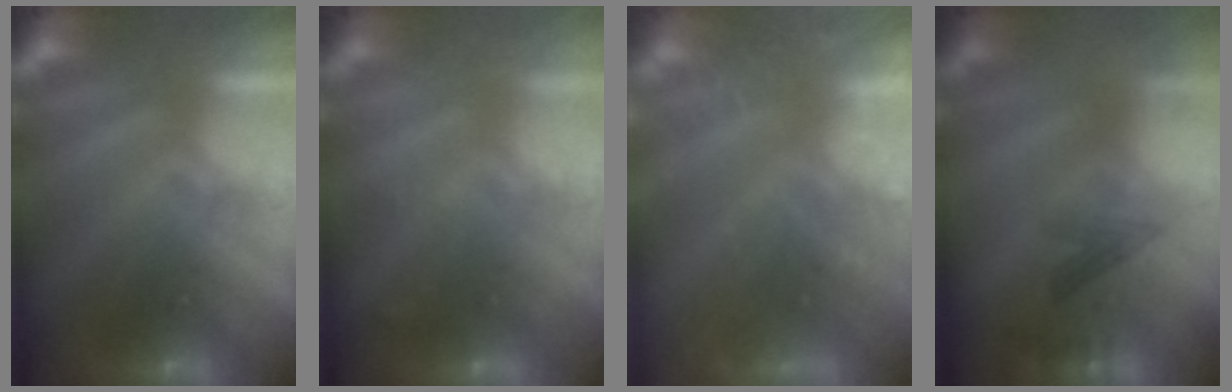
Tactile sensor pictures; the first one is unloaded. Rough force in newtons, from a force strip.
{"total": 2.3}
{"total": 7.5}
{"total": 2.3}